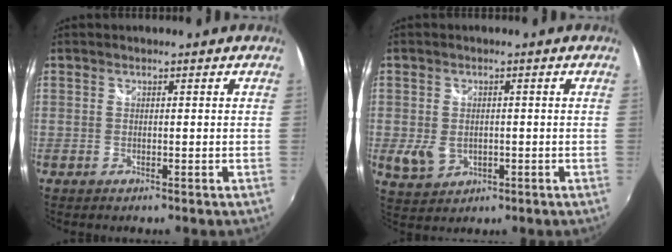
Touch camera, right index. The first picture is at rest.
{"total": 5.4, "force": [-0.8, 4.0, 3.6], "torque": [-0.078, -0.005, -0.007]}